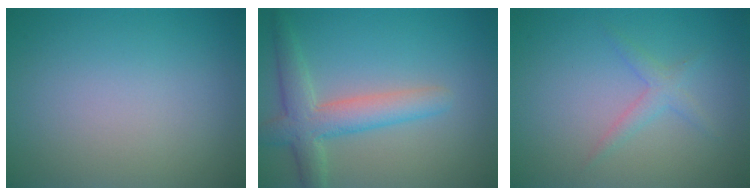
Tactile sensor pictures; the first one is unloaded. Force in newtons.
{"total": 4.6, "press": 4.5, "slide": 0.4}
{"total": 1.6, "press": 1.6, "slide": 0.1}